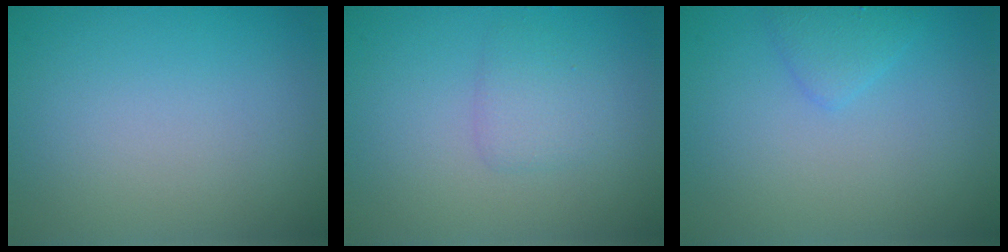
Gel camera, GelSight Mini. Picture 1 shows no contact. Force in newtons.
{"total": 1.7, "press": 1.7, "slide": 0.0}
{"total": 1.5, "press": 1.5, "slide": 0.1}